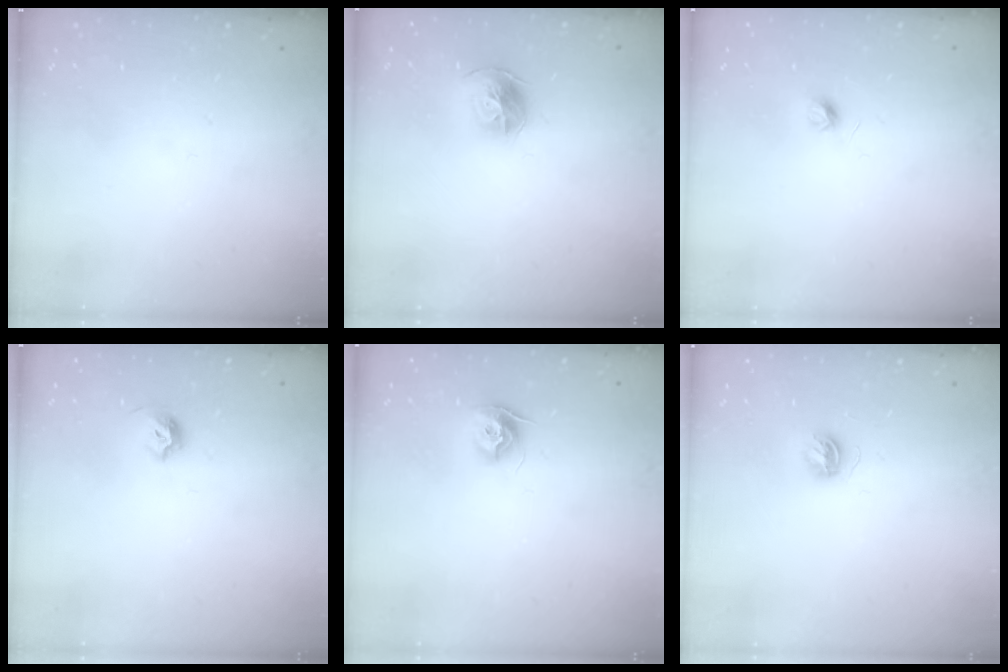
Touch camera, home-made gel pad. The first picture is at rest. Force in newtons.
{"total": 10.6, "press": 10.5, "slide": 1.2}
{"total": 4.1, "press": 4.0, "slide": 0.6}
{"total": 5.6, "press": 5.5, "slide": 1.3}
{"total": 8.8, "press": 8.8, "slide": 0.2}
{"total": 4.6, "press": 4.6, "slide": 0.6}